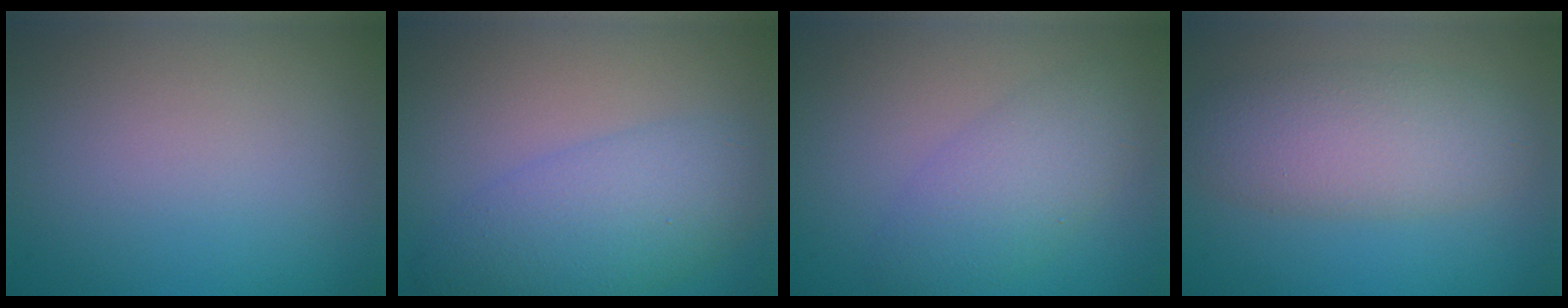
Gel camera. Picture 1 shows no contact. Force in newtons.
{"total": 5.5, "press": 5.5, "slide": 0.1}
{"total": 4.0, "press": 4.0, "slide": 0.1}
{"total": 5.7, "press": 5.7, "slide": 0.1}